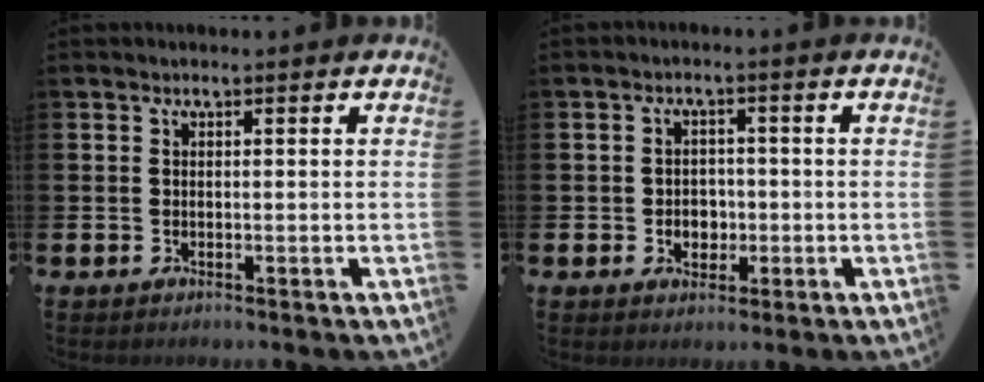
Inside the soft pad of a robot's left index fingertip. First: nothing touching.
{"total": 2.7, "force": [-0.6, 2.4, 1.2], "torque": [-0.021, 0.004, -0.017]}